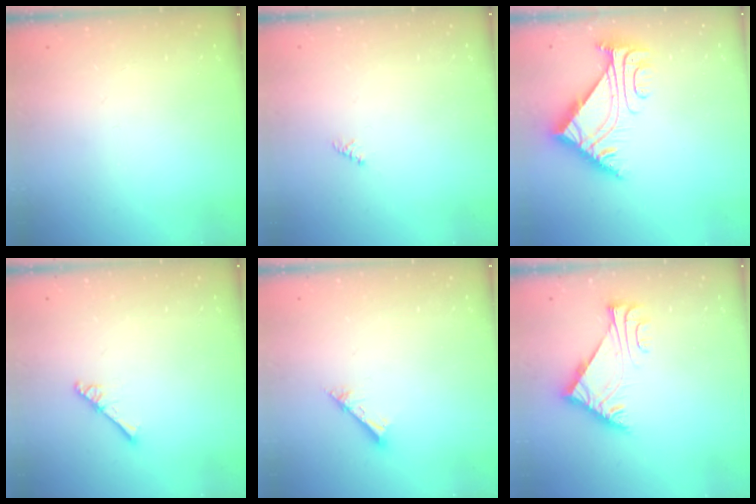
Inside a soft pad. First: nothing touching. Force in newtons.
{"total": 1.1, "press": 1.1, "slide": 0.3}
{"total": 7.2, "press": 7.1, "slide": 0.9}
{"total": 2.5, "press": 2.5, "slide": 0.3}
{"total": 2.6, "press": 2.6, "slide": 0.2}
{"total": 6.4, "press": 6.3, "slide": 0.9}